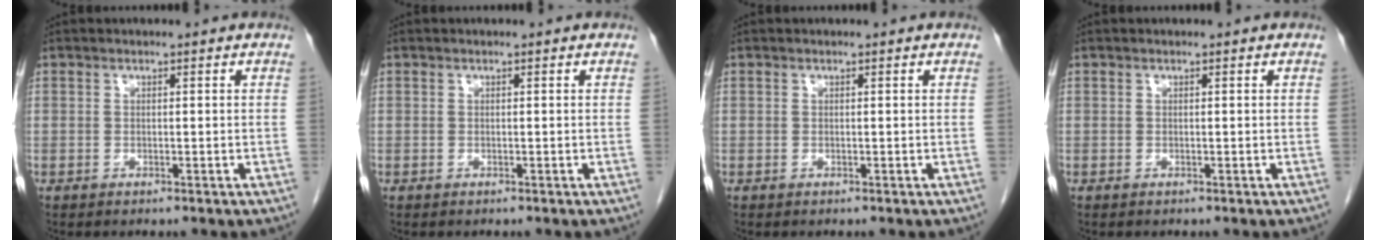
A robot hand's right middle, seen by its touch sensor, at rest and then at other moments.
{"total": 0.0}
{"total": 0.0}
{"total": 0.0}